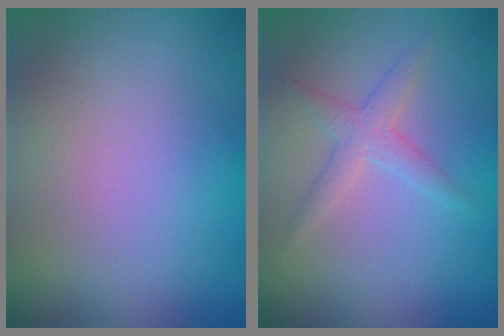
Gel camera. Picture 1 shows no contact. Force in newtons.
{"total": 2.1, "press": 2.1, "slide": 0.0}